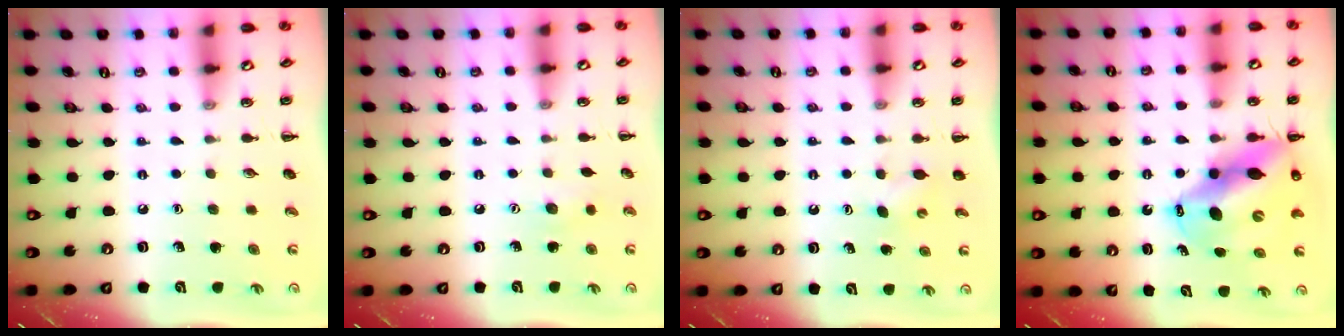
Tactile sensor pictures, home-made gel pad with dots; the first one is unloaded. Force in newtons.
{"total": 5.8, "press": 5.7, "slide": 1.3}
{"total": 2.9, "press": 2.9, "slide": 0.6}
{"total": 13.7, "press": 13.3, "slide": 3.6}